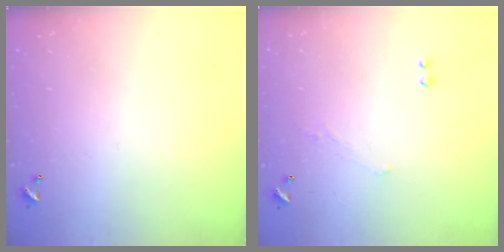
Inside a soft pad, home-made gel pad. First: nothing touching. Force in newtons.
{"total": 1.2, "press": 0.8, "slide": 0.9}